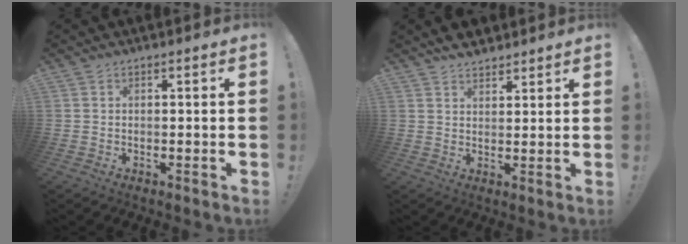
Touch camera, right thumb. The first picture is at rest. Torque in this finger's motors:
{"motor_torque": [0.38, 0.25, 0.02, 0.02, 0.00]}